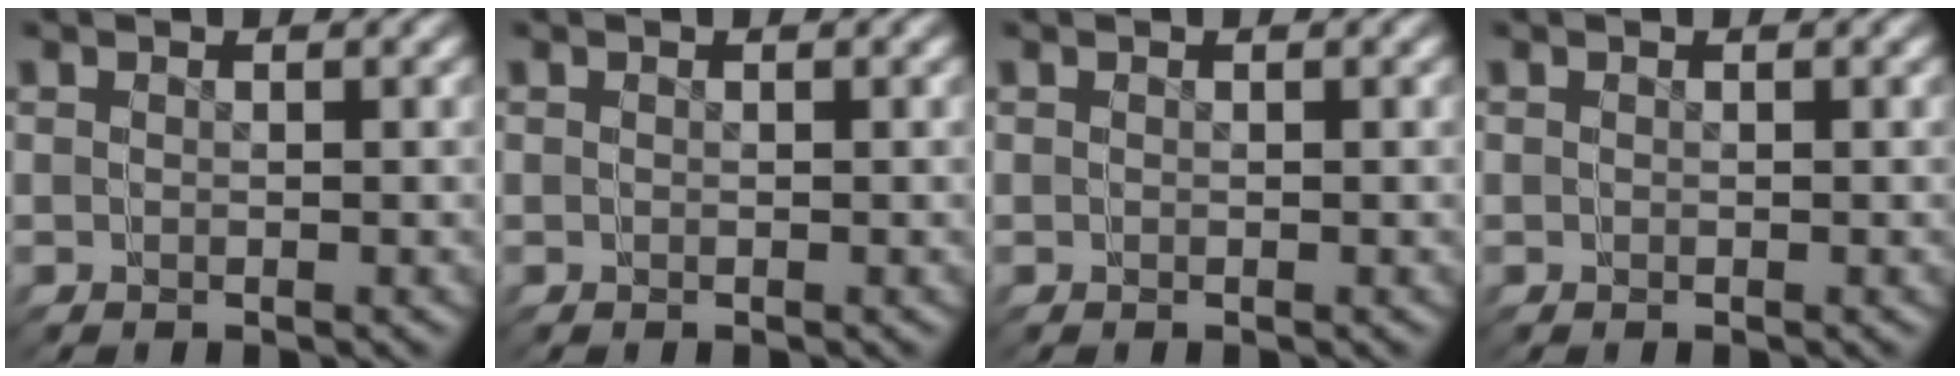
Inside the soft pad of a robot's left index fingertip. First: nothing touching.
{"total": 0.0}
{"total": 0.0}
{"total": 0.0}